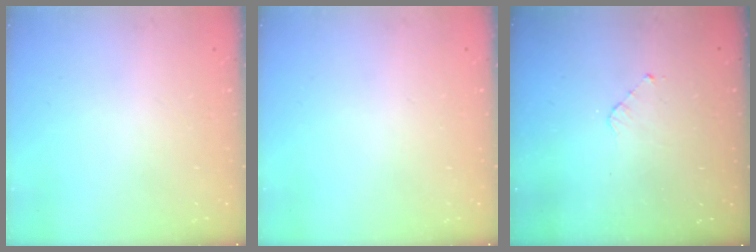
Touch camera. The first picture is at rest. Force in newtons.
{"total": 0.0}
{"total": 2.8, "press": 2.8, "slide": 0.2}